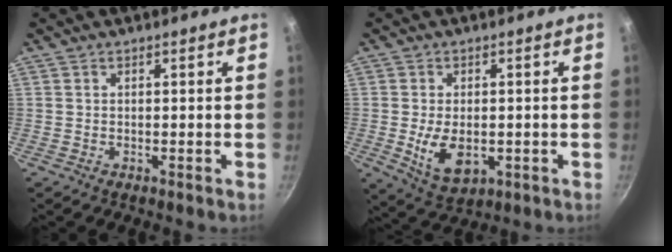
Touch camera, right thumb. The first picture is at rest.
{"total": 8.5, "force": [-1.3, 5.1, 6.7], "torque": [-0.108, -0.009, -0.008]}